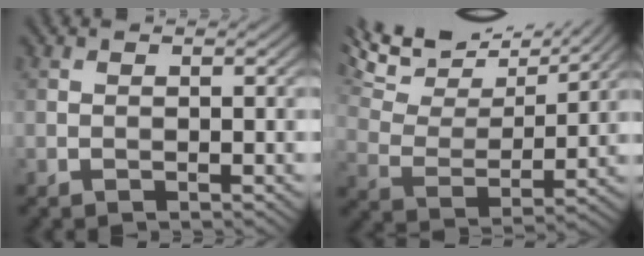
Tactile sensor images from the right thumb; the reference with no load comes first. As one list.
[{"total": 16.3, "force": [13.2, 4.4, 8.4], "torque": [-0.201, 0.015, 0.189]}]